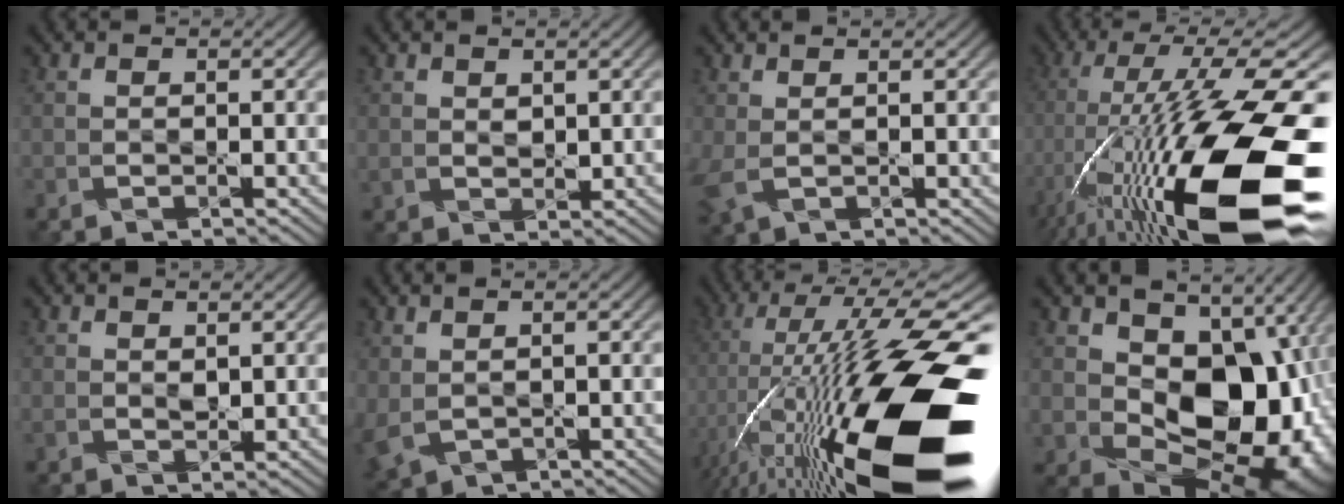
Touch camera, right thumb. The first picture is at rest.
{"total": 1.8, "force": [1.1, 1.2, 0.7], "torque": [-0.023, -0.007, 0.026]}
{"total": 3.1, "force": [0.6, 1.7, 2.6], "torque": [-0.078, -0.002, 0.014]}
{"total": 21.1, "force": [-7.4, 6.8, 18.6], "torque": [-0.352, 0.007, -0.133]}
{"total": 1.4, "force": [0.9, 0.7, 0.8], "torque": [-0.020, -0.005, 0.022]}
{"total": 3.3, "force": [0.4, 2.2, 2.4], "torque": [-0.074, -0.009, 0.015]}
{"total": 21.9, "force": [-5.6, 7.6, 19.8], "torque": [-0.360, 0.002, -0.112]}
{"total": 14.7, "force": [0.9, 10.5, 10.1], "torque": [-0.141, -0.029, 0.025]}